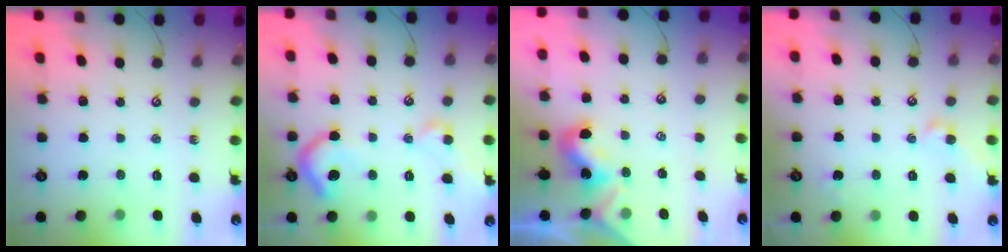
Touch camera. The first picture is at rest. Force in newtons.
{"total": 8.0, "press": 7.9, "slide": 1.2}
{"total": 2.0, "press": 1.9, "slide": 0.4}
{"total": 4.1, "press": 4.0, "slide": 0.8}